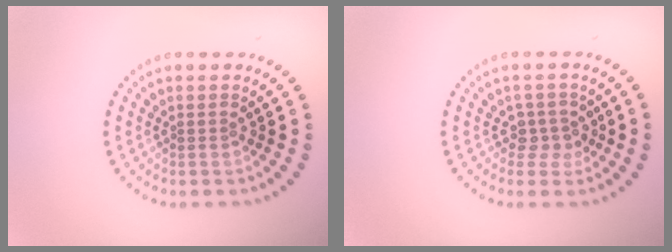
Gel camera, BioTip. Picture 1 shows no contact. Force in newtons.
{"total": 1.9, "press": 1.5, "slide": 1.0}